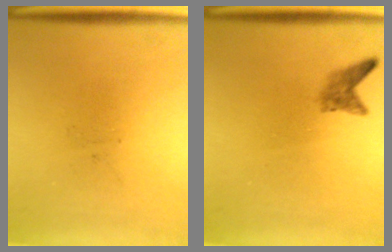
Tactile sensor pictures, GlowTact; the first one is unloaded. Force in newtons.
{"total": 1.6}